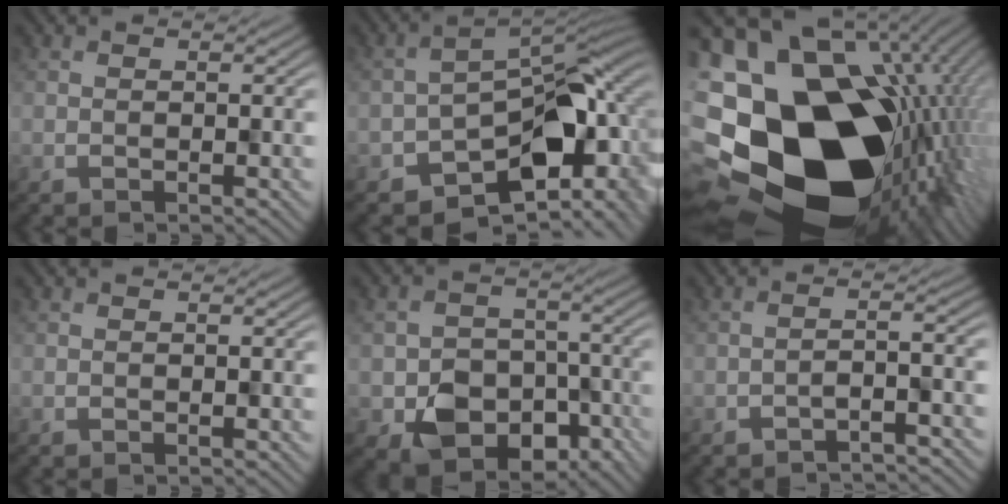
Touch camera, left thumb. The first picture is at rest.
{"total": 9.3, "force": [-3.9, 5.9, 6.0], "torque": [-0.073, -0.012, -0.068]}
{"total": 21.1, "force": [-1.6, 16.5, 13.1], "torque": [-0.255, -0.067, 0.000]}
{"total": 0.0}
{"total": 7.2, "force": [-2.8, 6.2, 2.3], "torque": [-0.044, -0.026, -0.045]}
{"total": 2.3, "force": [-2.3, 0.2, 0.3], "torque": [0.003, 0.008, -0.042]}